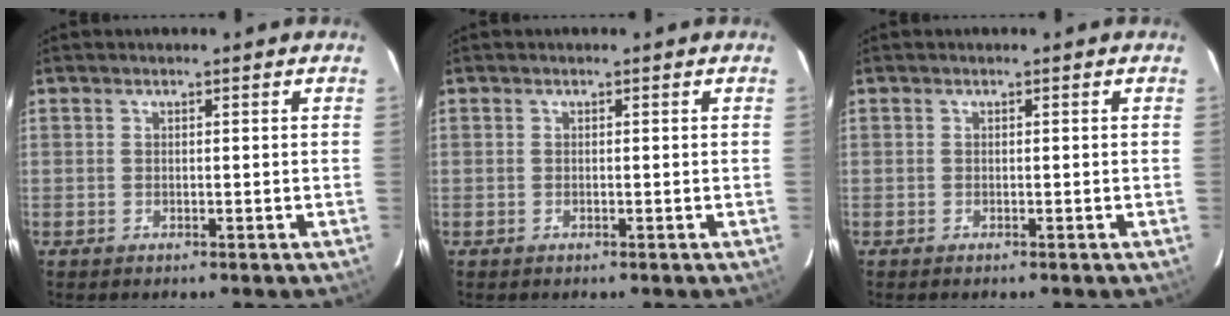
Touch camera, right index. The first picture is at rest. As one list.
[{"total": 0.0}, {"total": 0.0}]